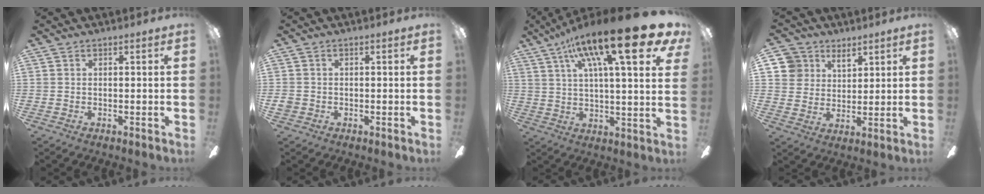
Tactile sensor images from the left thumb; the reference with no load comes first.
{"total": 1.7, "force": [-0.6, 1.4, 0.8], "torque": [-0.012, 0.004, -0.012]}
{"total": 23.9, "force": [13.0, 5.5, 19.3], "torque": [-0.307, -0.062, 0.195]}
{"total": 8.4, "force": [5.8, 5.9, 1.1], "torque": [-0.031, -0.027, 0.112]}